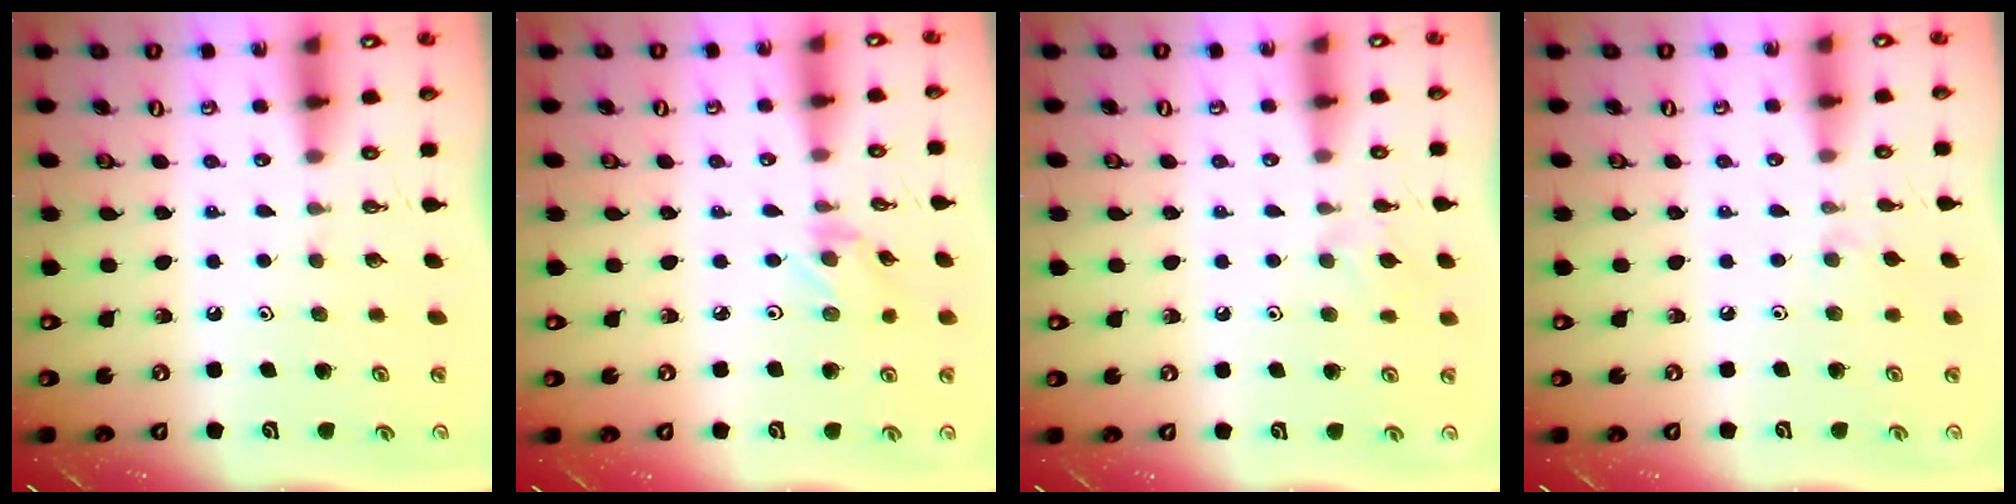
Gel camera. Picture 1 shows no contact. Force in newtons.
{"total": 0.8, "press": 0.6, "slide": 0.5}
{"total": 5.0, "press": 5.0, "slide": 0.7}
{"total": 3.7, "press": 3.7, "slide": 0.7}